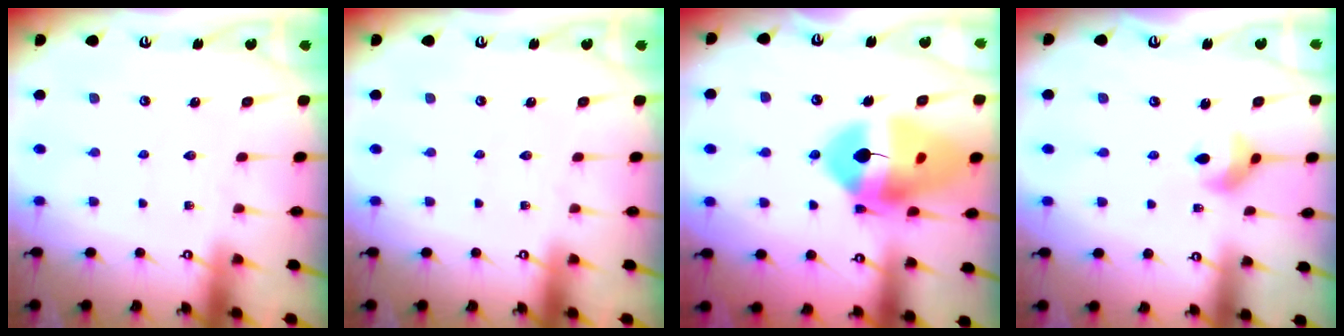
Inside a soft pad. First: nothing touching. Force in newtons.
{"total": 0.0}
{"total": 17.9, "press": 17.8, "slide": 1.9}
{"total": 7.8, "press": 7.7, "slide": 0.9}